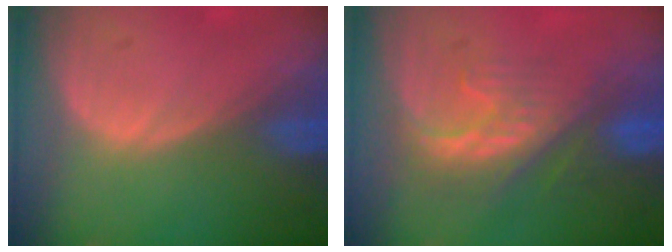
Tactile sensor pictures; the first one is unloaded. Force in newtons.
{"total": 8.3, "press": 7.3, "slide": 3.8}